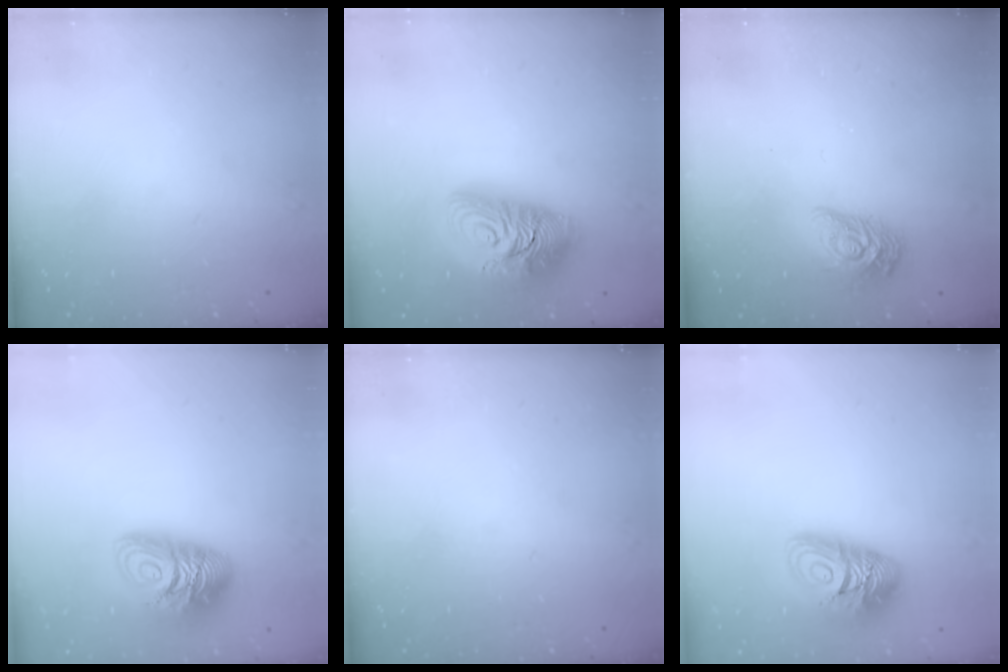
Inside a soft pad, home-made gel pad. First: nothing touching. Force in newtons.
{"total": 17.9, "press": 17.8, "slide": 1.7}
{"total": 10.6, "press": 10.6, "slide": 0.4}
{"total": 12.9, "press": 12.8, "slide": 1.2}
{"total": 0.0}
{"total": 12.3, "press": 12.2, "slide": 1.0}